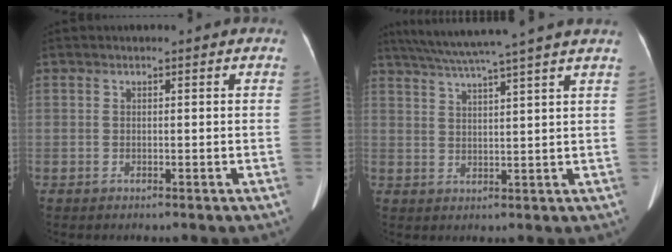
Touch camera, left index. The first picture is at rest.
{"total": 13.2, "force": [11.1, -1.9, 6.9], "torque": [-0.119, 0.010, 0.153]}